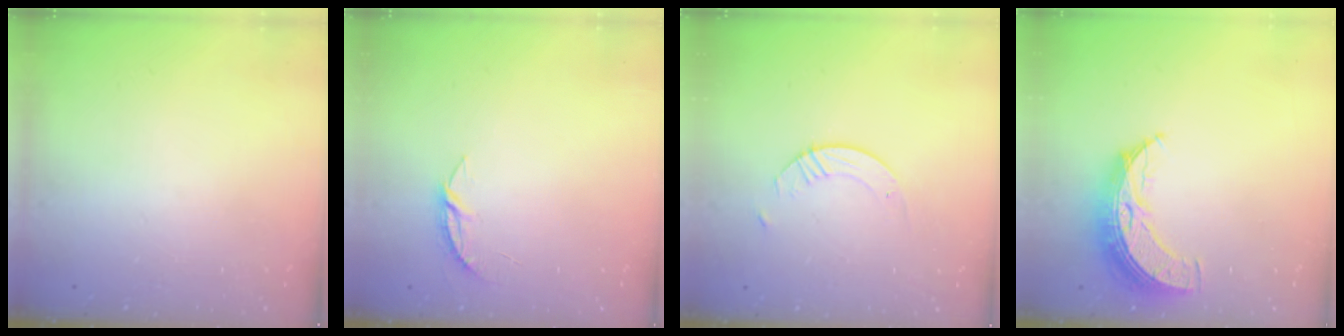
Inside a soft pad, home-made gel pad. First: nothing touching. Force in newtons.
{"total": 3.7, "press": 3.6, "slide": 0.4}
{"total": 4.9, "press": 4.8, "slide": 0.5}
{"total": 9.4, "press": 9.4, "slide": 0.7}